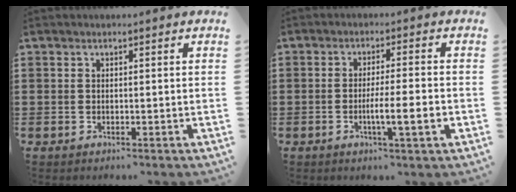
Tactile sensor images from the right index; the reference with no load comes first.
{"total": 5.7, "force": [-1.7, 0.3, 5.4], "torque": [-0.089, -0.008, -0.029]}